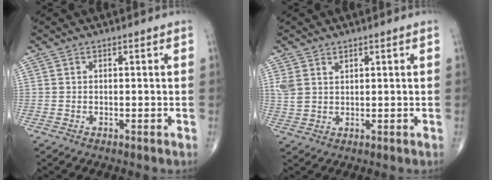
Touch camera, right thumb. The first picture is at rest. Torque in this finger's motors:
{"motor_torque": [0.01, 0.03, 0.32, 0.26, 0.02]}